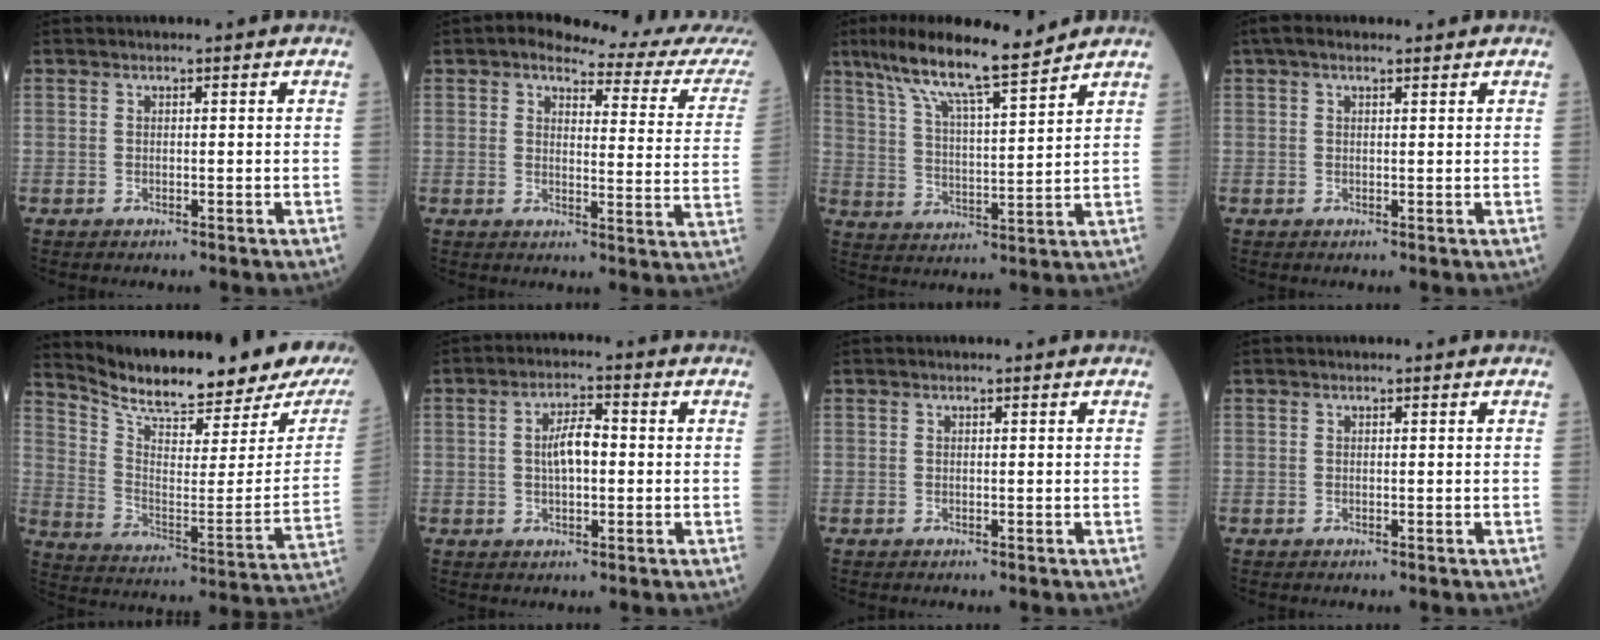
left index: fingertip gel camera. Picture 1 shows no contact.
{"total": 14.4, "force": [12.7, 1.6, 6.4], "torque": [-0.071, -0.040, 0.126]}
{"total": 12.3, "force": [10.1, 0.4, 7.0], "torque": [-0.127, 0.013, 0.177]}
{"total": 3.2, "force": [2.1, 1.0, 2.1], "torque": [-0.045, 0.031, 0.037]}
{"total": 22.5, "force": [19.5, 2.8, 10.8], "torque": [-0.183, -0.058, 0.280]}
{"total": 5.1, "force": [0.1, 1.9, 4.8], "torque": [-0.096, 0.010, -0.002]}
{"total": 0.0}
{"total": 0.0}